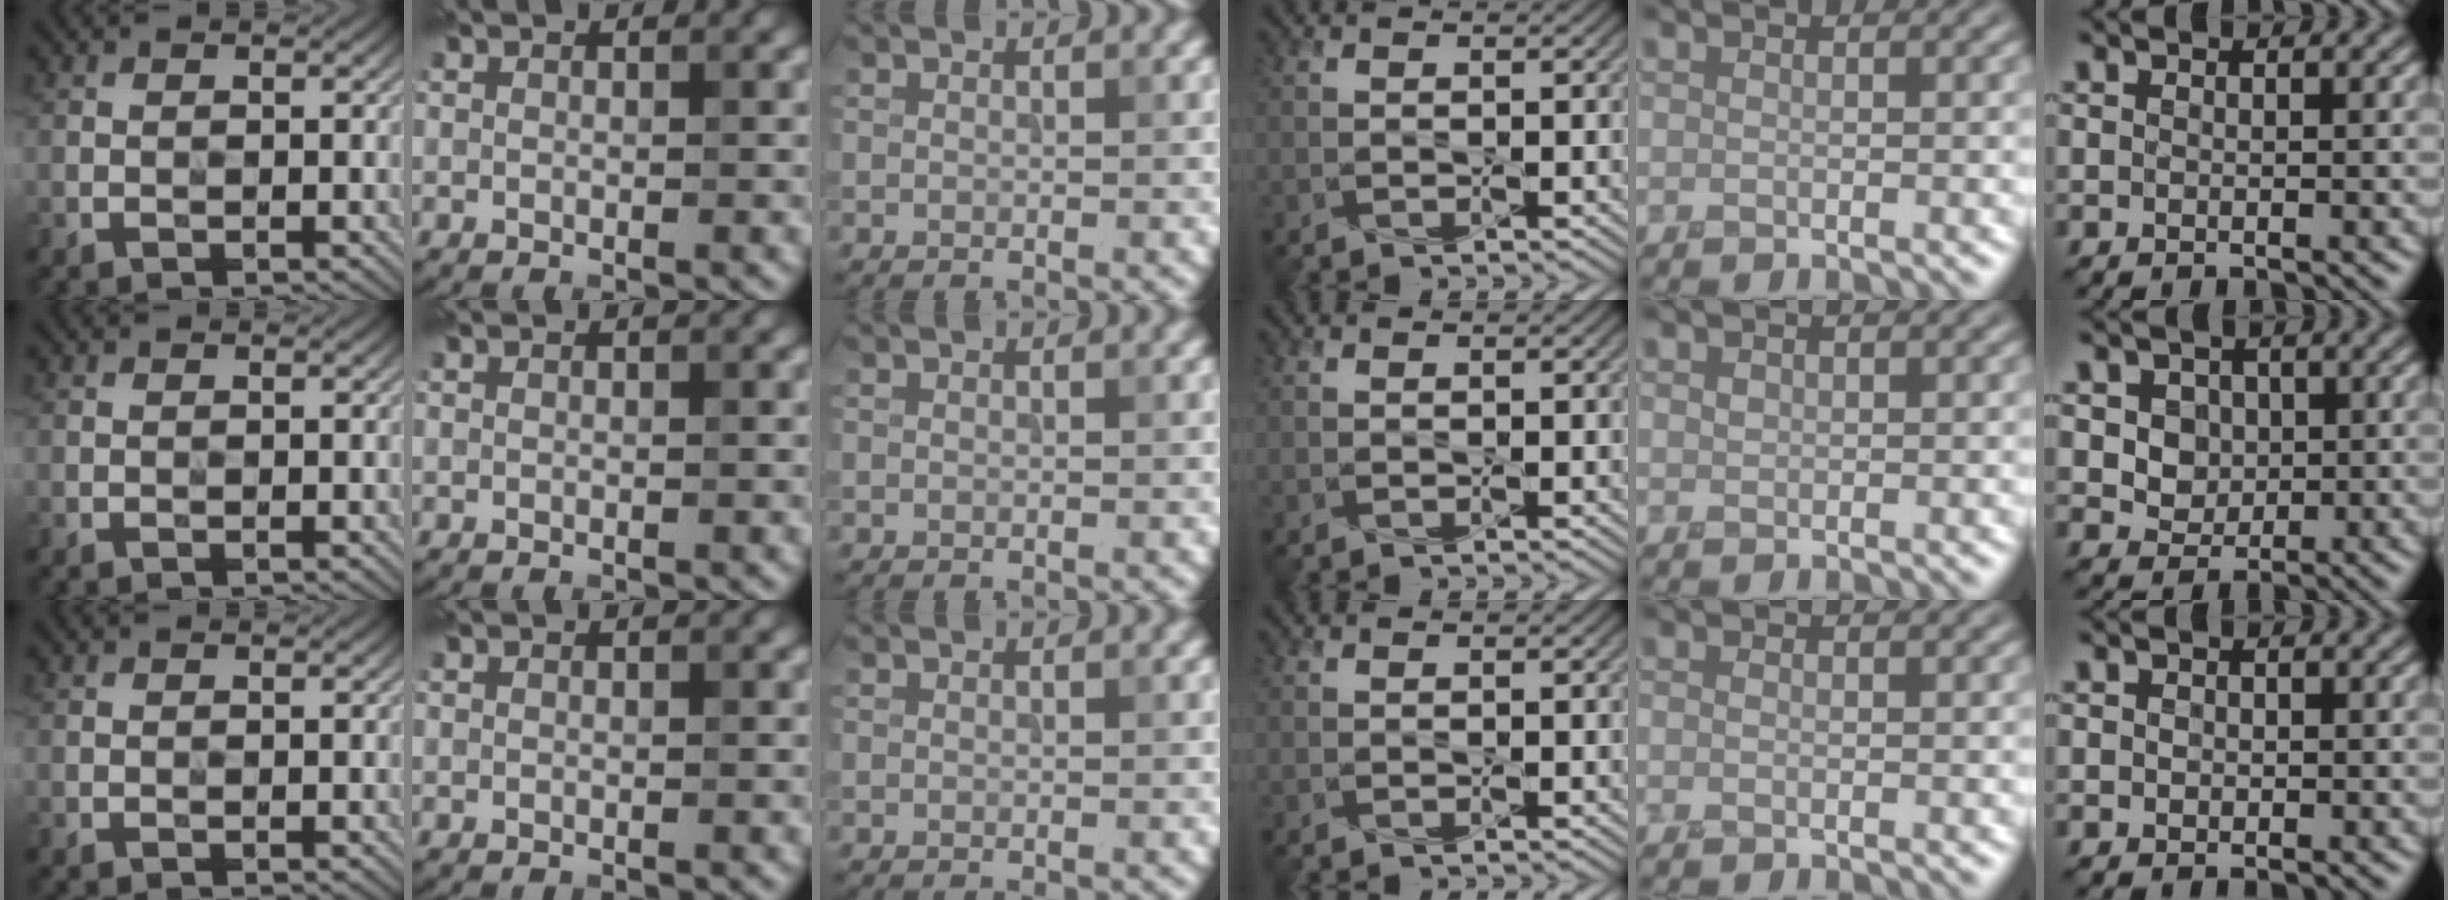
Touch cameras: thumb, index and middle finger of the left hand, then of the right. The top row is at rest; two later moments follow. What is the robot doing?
{"motion": "press", "object": "button"}